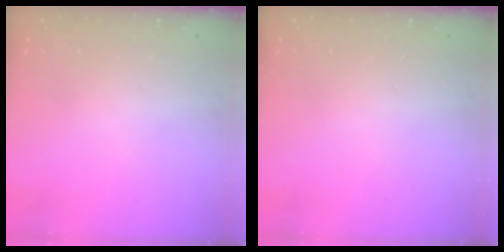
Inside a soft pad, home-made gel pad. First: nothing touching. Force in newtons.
{"total": 0.0}